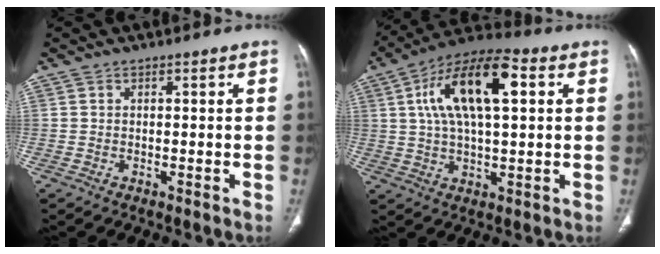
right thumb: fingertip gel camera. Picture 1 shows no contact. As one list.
[{"total": 17.2, "force": [4.5, 7.2, 14.9], "torque": [-0.261, 0.018, 0.071]}]